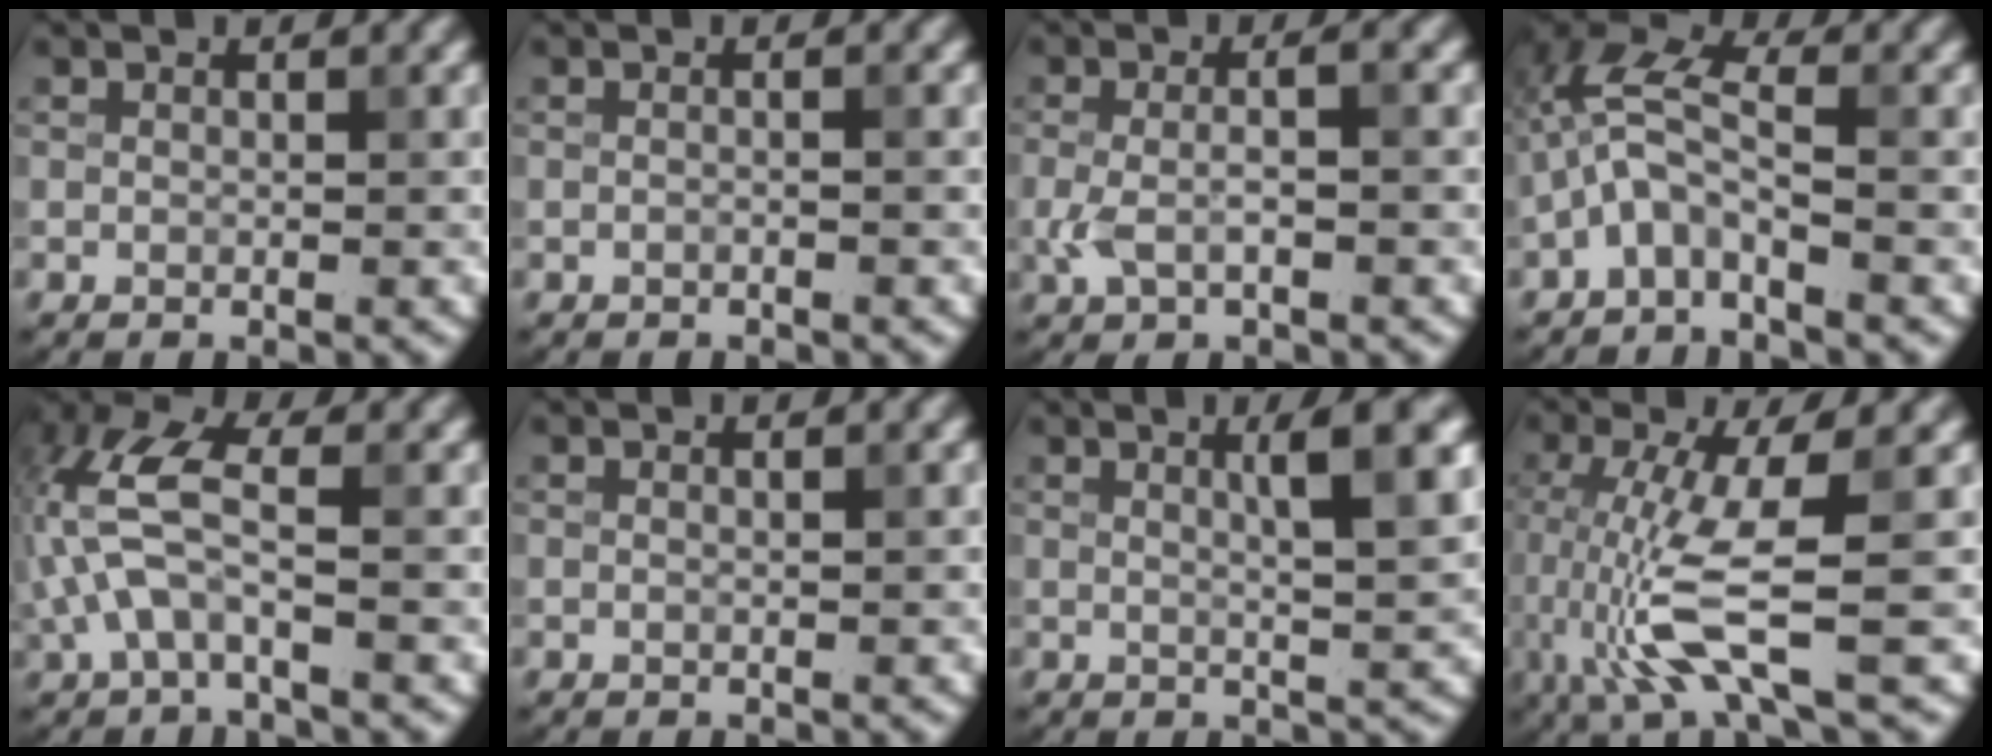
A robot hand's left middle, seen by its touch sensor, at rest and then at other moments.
{"total": 1.0, "force": [0.0, 0.4, 0.9], "torque": [-0.009, -0.016, -0.016]}
{"total": 3.1, "force": [-0.3, 0.9, 2.9], "torque": [-0.064, -0.002, -0.008]}
{"total": 4.3, "force": [-1.7, 1.4, 3.7], "torque": [-0.081, 0.019, -0.047]}
{"total": 6.1, "force": [-0.9, 2.8, 5.4], "torque": [-0.132, 0.022, -0.025]}
{"total": 0.8, "force": [0.2, 0.3, 0.7], "torque": [-0.008, -0.001, -0.005]}
{"total": 4.8, "force": [1.5, 0.9, 4.5], "torque": [-0.055, 0.004, 0.020]}
{"total": 7.5, "force": [-1.5, 1.6, 7.1], "torque": [-0.163, -0.015, -0.024]}